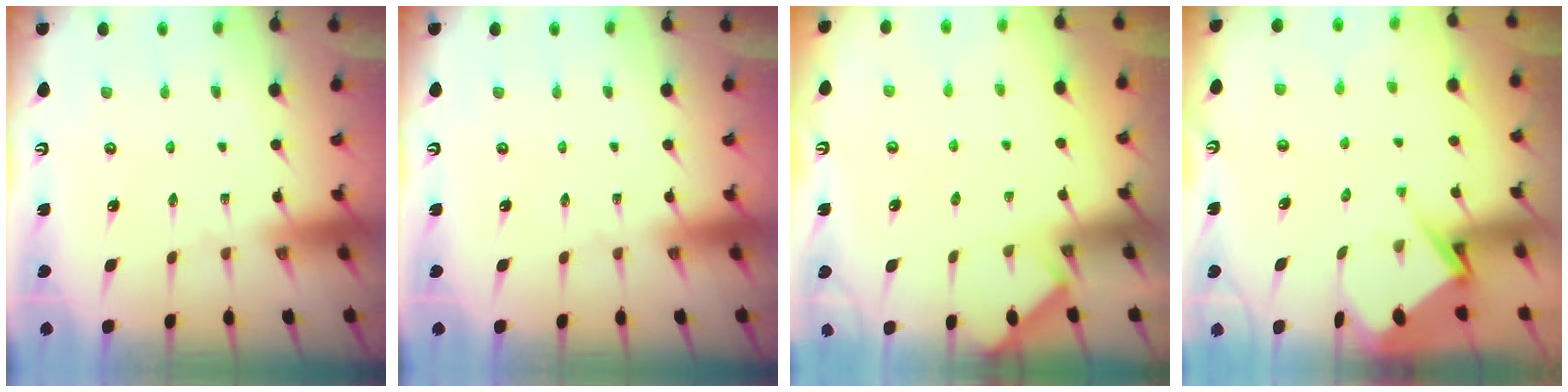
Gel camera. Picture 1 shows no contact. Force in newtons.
{"total": 0.0}
{"total": 2.3, "press": 2.3, "slide": 0.3}
{"total": 6.8, "press": 6.8, "slide": 0.5}